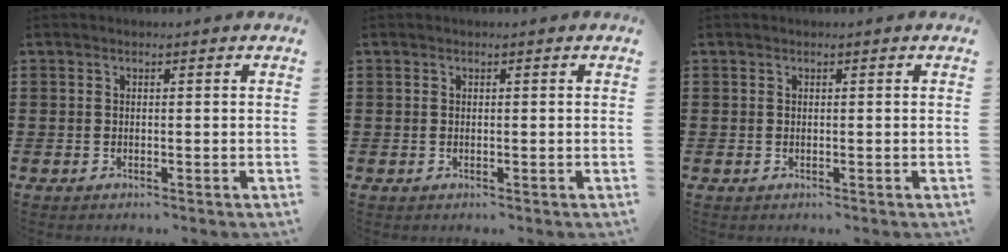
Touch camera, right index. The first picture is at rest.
{"total": 0.0}
{"total": 0.0}